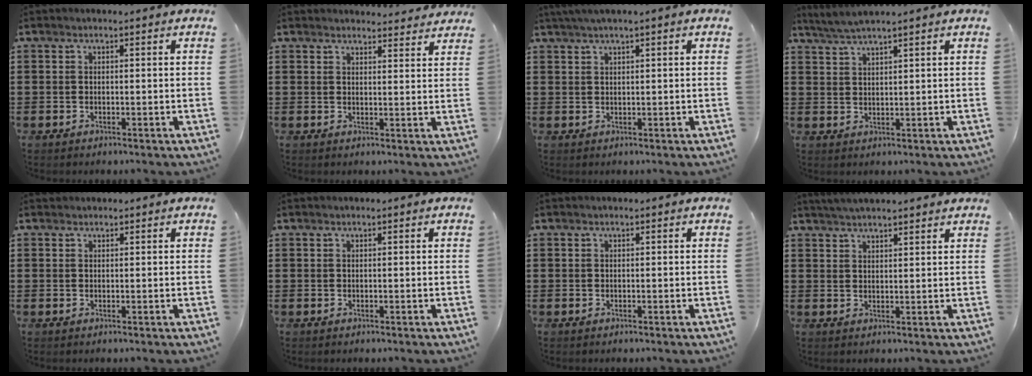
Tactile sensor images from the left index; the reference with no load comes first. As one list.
[{"total": 2.8, "force": [2.8, 0.3, 0.2], "torque": [-0.004, -0.012, 0.051]}, {"total": 1.6, "force": [0.9, -0.1, 1.3], "torque": [-0.023, -0.001, 0.017]}, {"total": 2.7, "force": [2.4, -0.4, 1.1], "torque": [-0.027, -0.001, 0.045]}, {"total": 0.6, "force": [0.6, 0.3, 0.0], "torque": [0.000, 0.002, 0.012]}, {"total": 0.0}, {"total": 0.0}, {"total": 2.8, "force": [2.8, -0.3, 0.5], "torque": [-0.015, -0.004, 0.052]}]